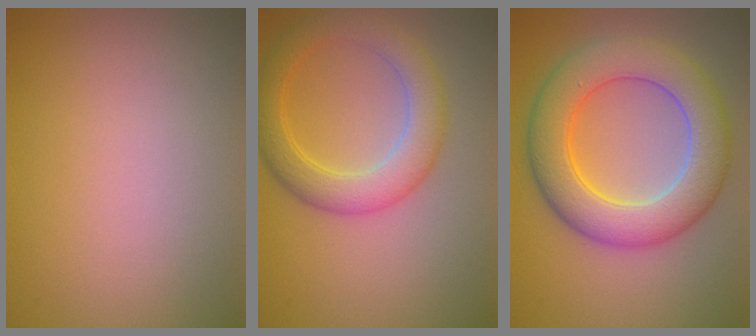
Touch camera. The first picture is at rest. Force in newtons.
{"total": 4.7, "press": 4.7, "slide": 0.2}
{"total": 7.8, "press": 7.8, "slide": 0.2}